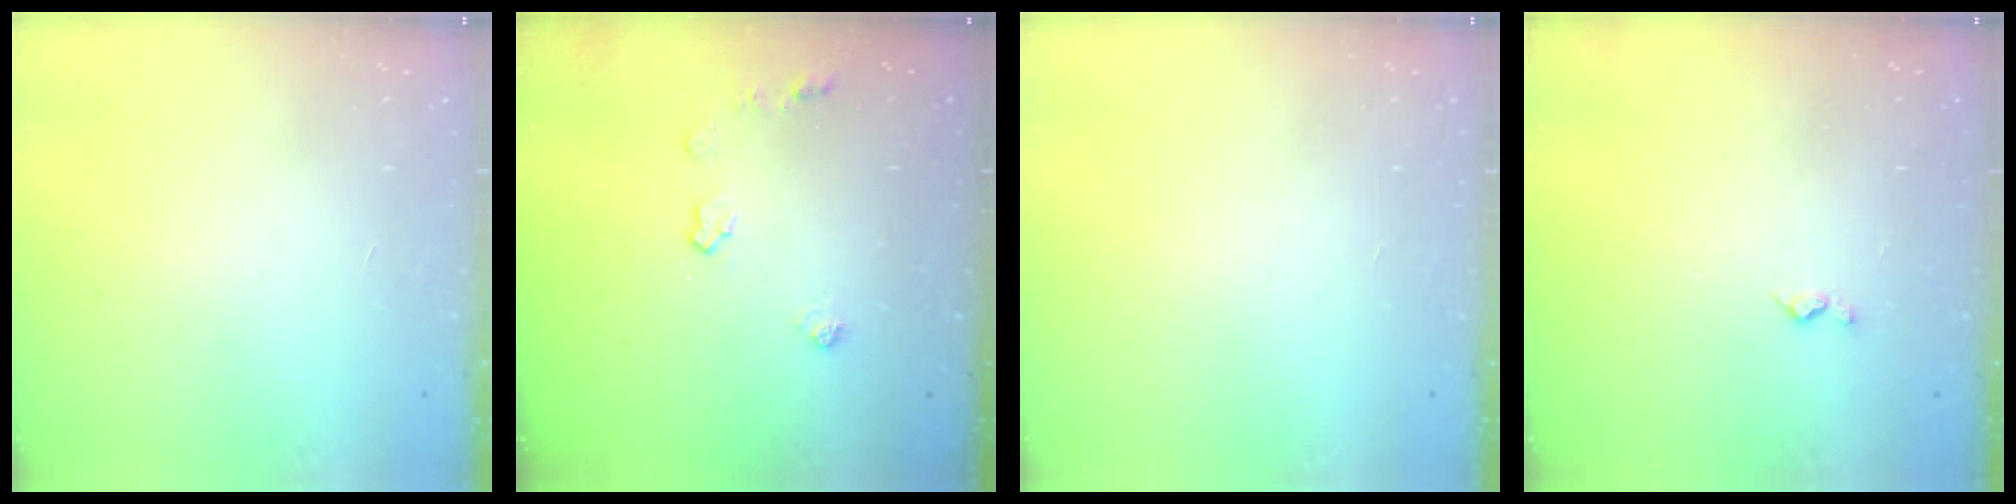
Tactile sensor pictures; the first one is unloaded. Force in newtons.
{"total": 4.8, "press": 4.8, "slide": 0.6}
{"total": 0.0}
{"total": 3.0, "press": 3.0, "slide": 0.5}